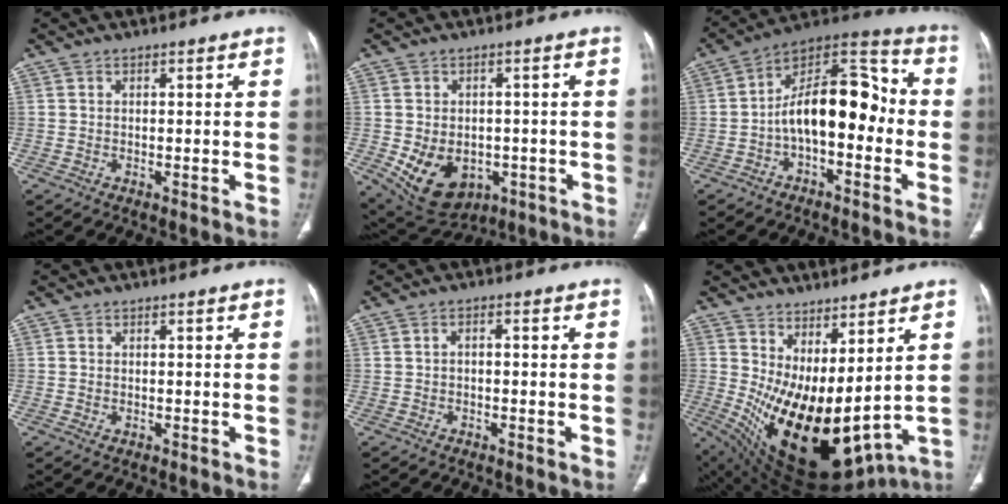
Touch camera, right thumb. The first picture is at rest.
{"total": 12.7, "force": [-3.8, 9.3, 7.7], "torque": [-0.113, 0.007, -0.032]}
{"total": 16.5, "force": [-2.4, 8.9, 13.8], "torque": [-0.189, 0.062, -0.050]}
{"total": 0.7, "force": [-0.1, 0.5, 0.4], "torque": [-0.013, 0.003, 0.002]}
{"total": 1.3, "force": [-0.3, 0.8, 1.0], "torque": [-0.015, 0.009, -0.007]}
{"total": 20.4, "force": [3.0, 9.3, 18.0], "torque": [-0.294, -0.054, 0.084]}